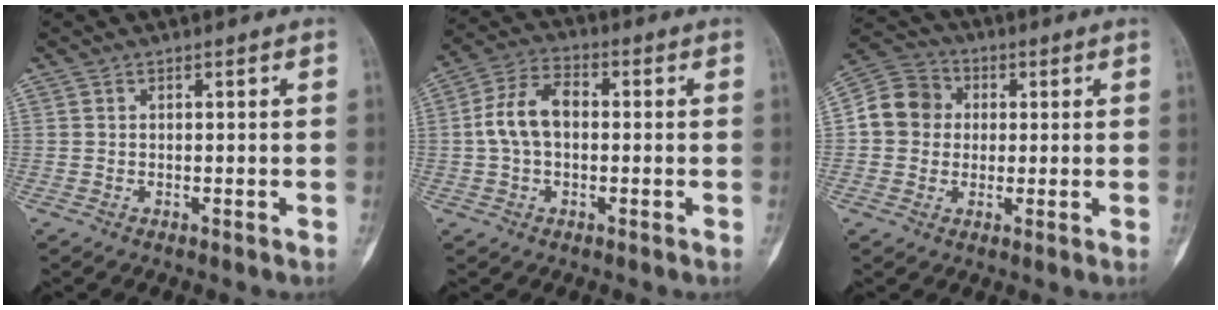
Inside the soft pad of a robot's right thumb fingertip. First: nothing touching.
{"total": 8.8, "force": [0.0, 5.6, 6.8], "torque": [-0.130, 0.028, -0.008]}
{"total": 8.9, "force": [0.6, 8.1, 3.7], "torque": [-0.049, 0.019, -0.003]}